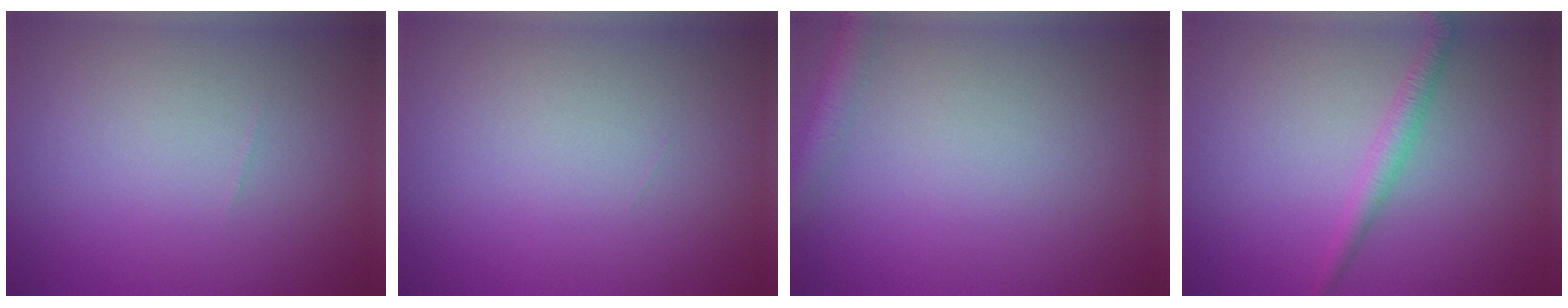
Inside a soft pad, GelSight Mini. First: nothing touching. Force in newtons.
{"total": 0.0}
{"total": 2.9, "press": 2.9, "slide": 0.1}
{"total": 1.9, "press": 1.9, "slide": 0.1}